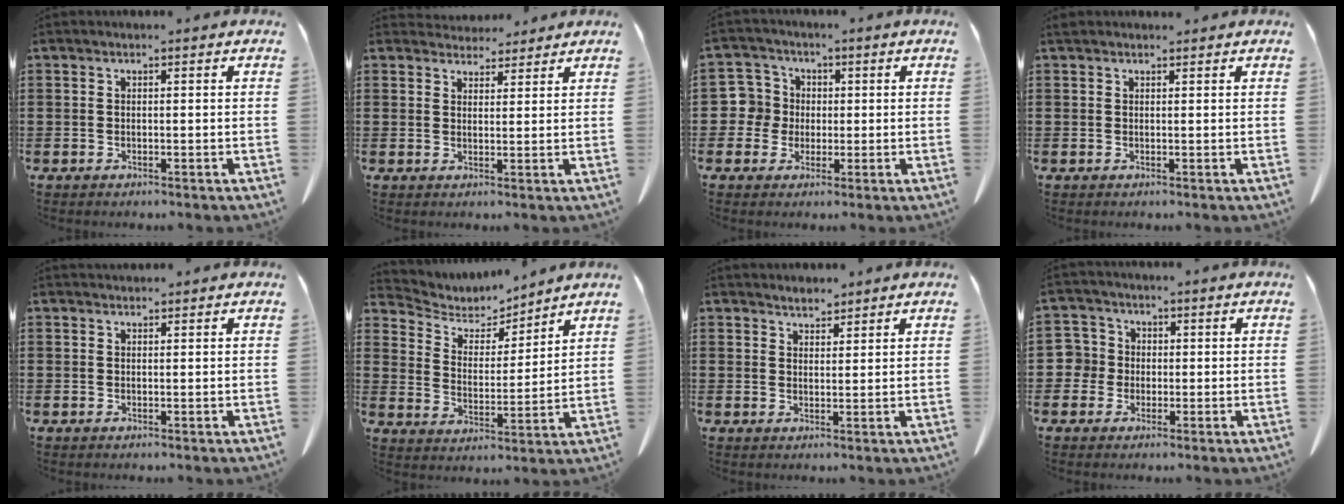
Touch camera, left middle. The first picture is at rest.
{"total": 3.5, "force": [3.4, 1.1, 0.2], "torque": [-0.005, -0.009, 0.063]}
{"total": 6.0, "force": [0.1, 5.9, 1.2], "torque": [-0.061, 0.010, -0.001]}
{"total": 0.9, "force": [0.8, 0.3, 0.2], "torque": [-0.007, 0.002, 0.016]}
{"total": 0.7, "force": [0.7, 0.2, 0.0], "torque": [-0.003, 0.000, 0.015]}
{"total": 5.2, "force": [4.8, 1.9, 0.5], "torque": [-0.038, -0.031, 0.081]}
{"total": 2.5, "force": [2.4, 0.5, 0.0], "torque": [-0.005, -0.002, 0.046]}
{"total": 4.3, "force": [-0.1, 4.2, 1.0], "torque": [-0.051, 0.007, -0.010]}